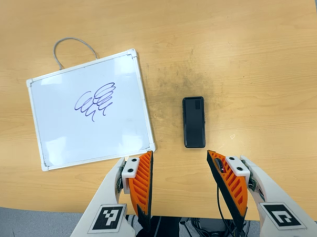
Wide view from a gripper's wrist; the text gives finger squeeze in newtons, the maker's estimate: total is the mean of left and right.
{"total": 0.0}